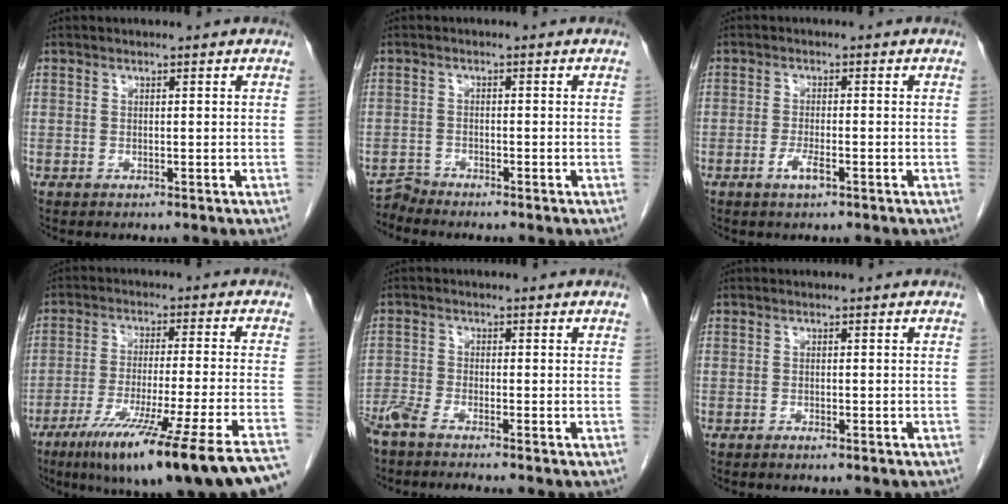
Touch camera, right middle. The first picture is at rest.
{"total": 1.9, "force": [-1.7, -0.5, -0.8], "torque": [0.022, -0.011, -0.031]}
{"total": 2.5, "force": [-1.3, 0.5, 2.0], "torque": [-0.041, -0.001, -0.024]}
{"total": 23.1, "force": [-16.5, -0.5, 16.2], "torque": [-0.173, -0.041, -0.255]}
{"total": 4.9, "force": [-4.4, -0.4, 2.3], "torque": [-0.037, -0.012, -0.081]}
{"total": 1.4, "force": [-1.0, 0.2, 1.0], "torque": [-0.018, -0.001, -0.012]}